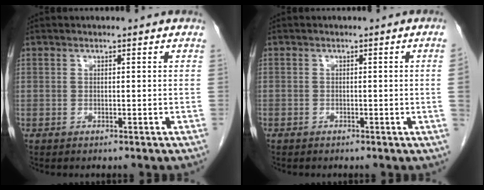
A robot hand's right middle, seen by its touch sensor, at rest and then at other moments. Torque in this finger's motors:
{"motor_torque": [-0.15, -0.61, -0.65, -0.21]}